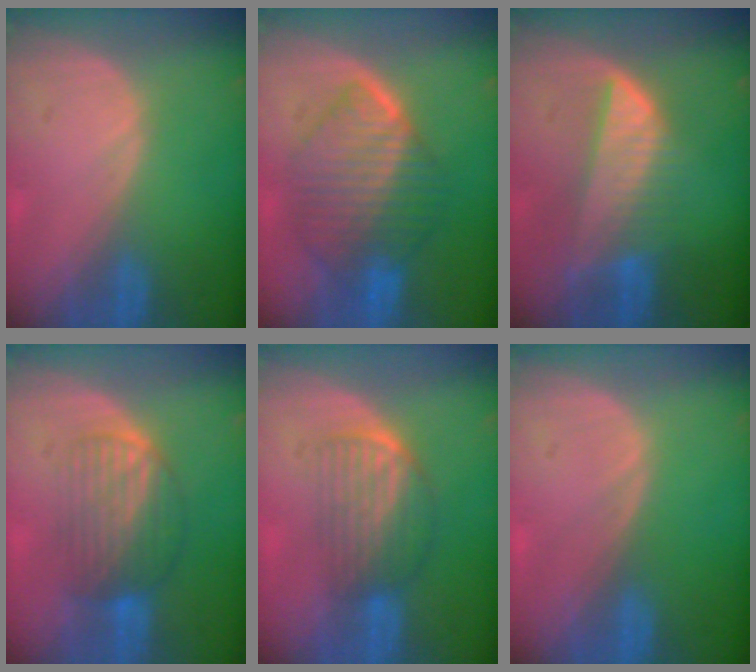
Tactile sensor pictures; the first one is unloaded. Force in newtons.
{"total": 9.5, "press": 9.5, "slide": 0.7}
{"total": 7.3, "press": 6.9, "slide": 2.6}
{"total": 6.6, "press": 6.3, "slide": 1.9}
{"total": 7.0, "press": 5.8, "slide": 3.8}
{"total": 0.0}